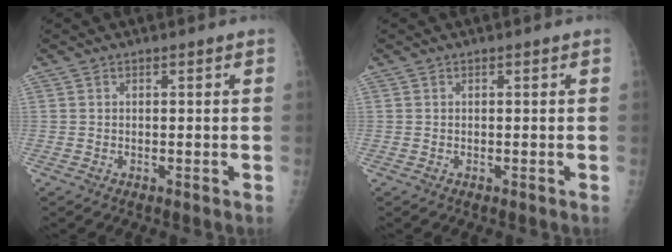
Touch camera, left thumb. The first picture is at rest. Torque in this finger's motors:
{"motor_torque": [0.00, 0.00, 0.00, 0.00, 0.00]}